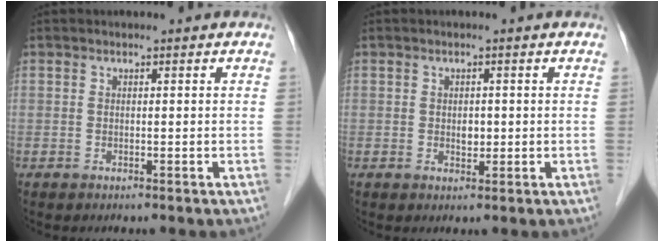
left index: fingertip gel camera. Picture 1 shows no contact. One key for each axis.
{"total": 1.6, "fx": -0.1, "fy": 1.1, "fz": 1.1, "tx": -0.013, "ty": -0.004, "tz": 0.002}